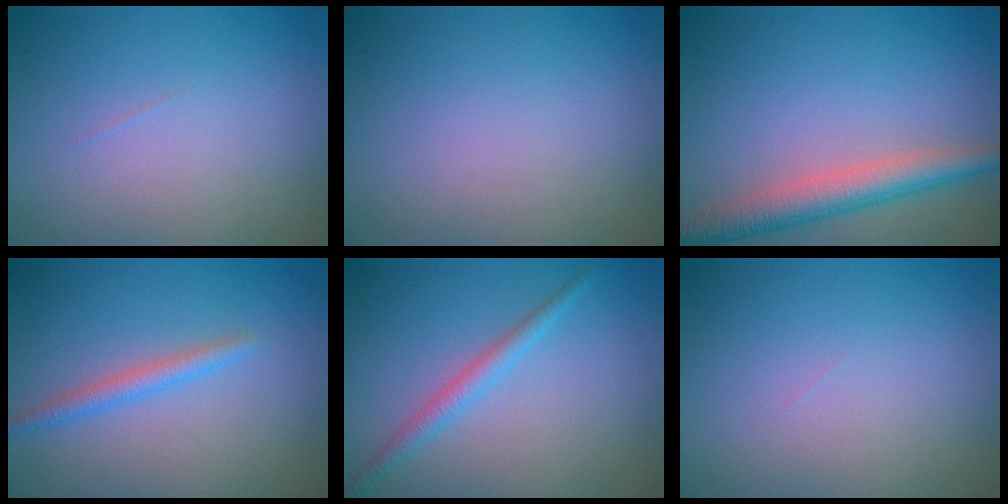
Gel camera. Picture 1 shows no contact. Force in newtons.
{"total": 0.0}
{"total": 4.4, "press": 4.4, "slide": 0.1}
{"total": 1.8, "press": 1.8, "slide": 0.0}
{"total": 2.0, "press": 2.0, "slide": 0.0}
{"total": 0.0}